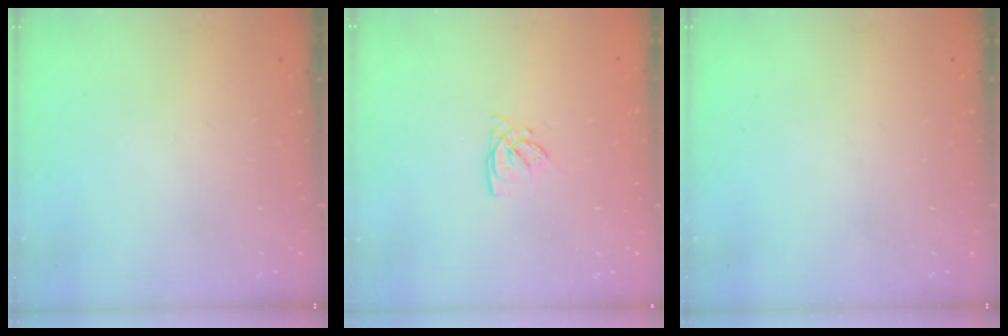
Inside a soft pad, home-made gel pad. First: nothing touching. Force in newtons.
{"total": 2.8, "press": 2.8, "slide": 0.1}
{"total": 0.0}